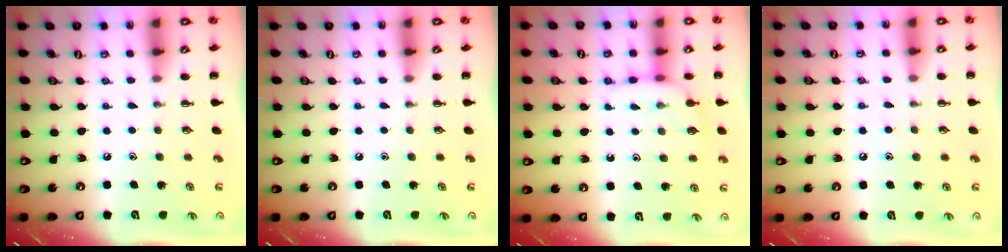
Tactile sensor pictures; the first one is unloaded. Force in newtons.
{"total": 0.0}
{"total": 7.7, "press": 7.7, "slide": 0.8}
{"total": 6.1, "press": 5.9, "slide": 1.4}